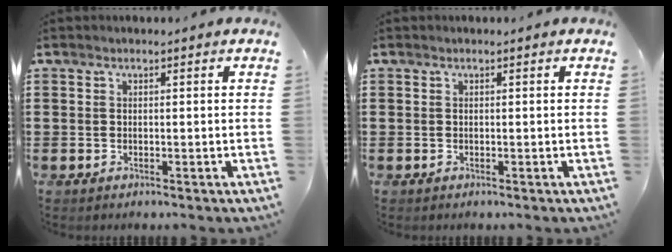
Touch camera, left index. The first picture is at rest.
{"total": 0.0}